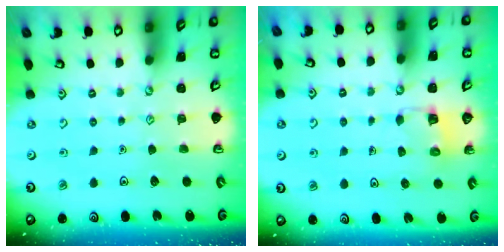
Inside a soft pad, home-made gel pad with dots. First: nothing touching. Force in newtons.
{"total": 3.1, "press": 3.1, "slide": 0.2}